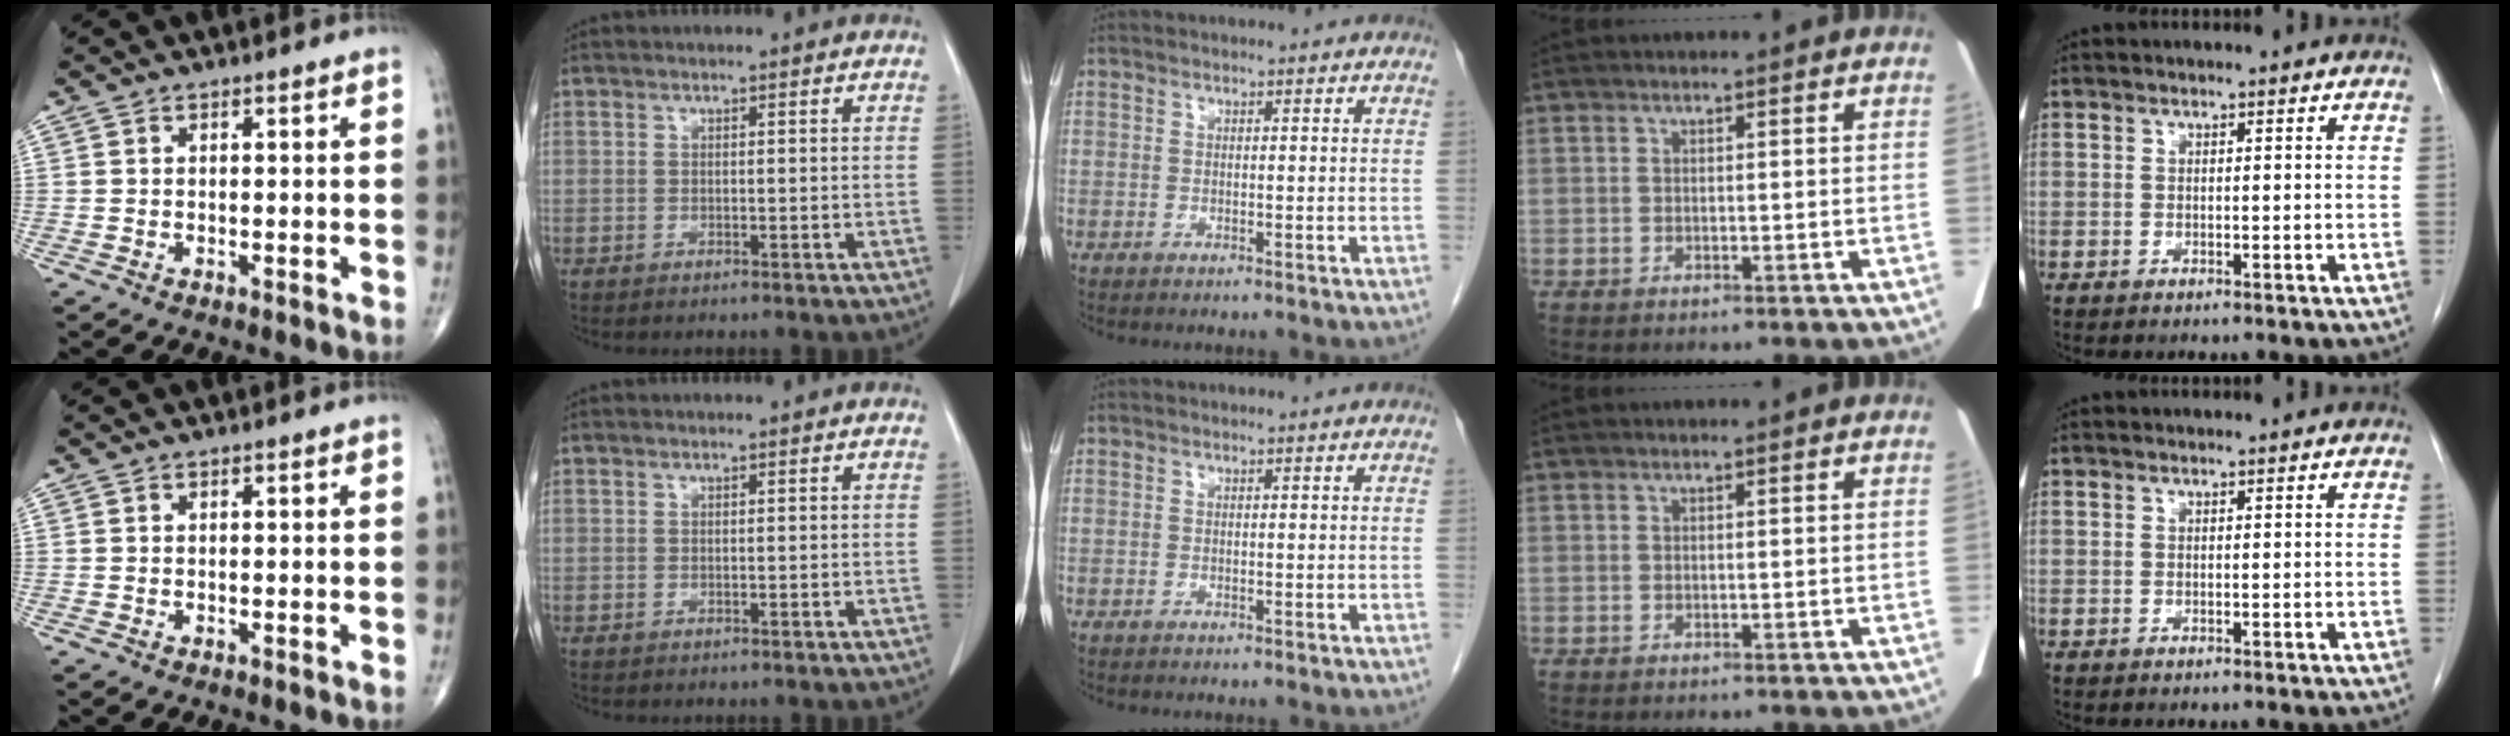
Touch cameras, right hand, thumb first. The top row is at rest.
{}